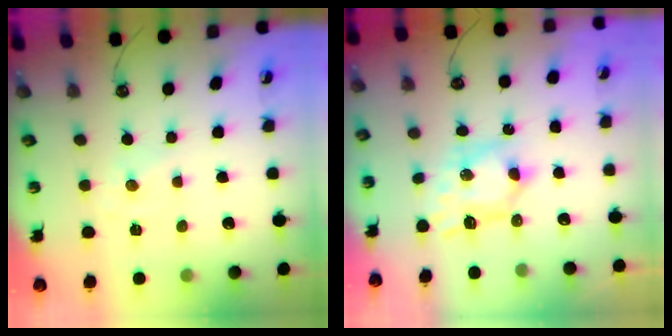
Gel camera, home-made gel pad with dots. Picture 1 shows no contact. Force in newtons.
{"total": 8.0, "press": 8.0, "slide": 0.6}